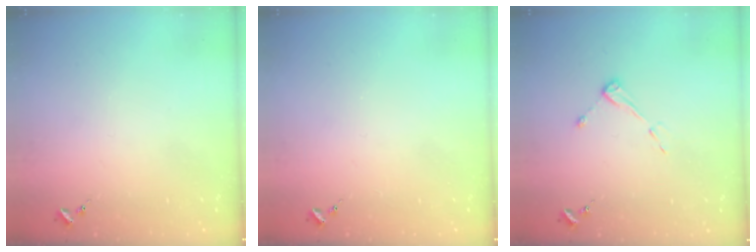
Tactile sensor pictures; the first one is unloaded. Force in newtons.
{"total": 0.0}
{"total": 4.2, "press": 4.2, "slide": 0.6}